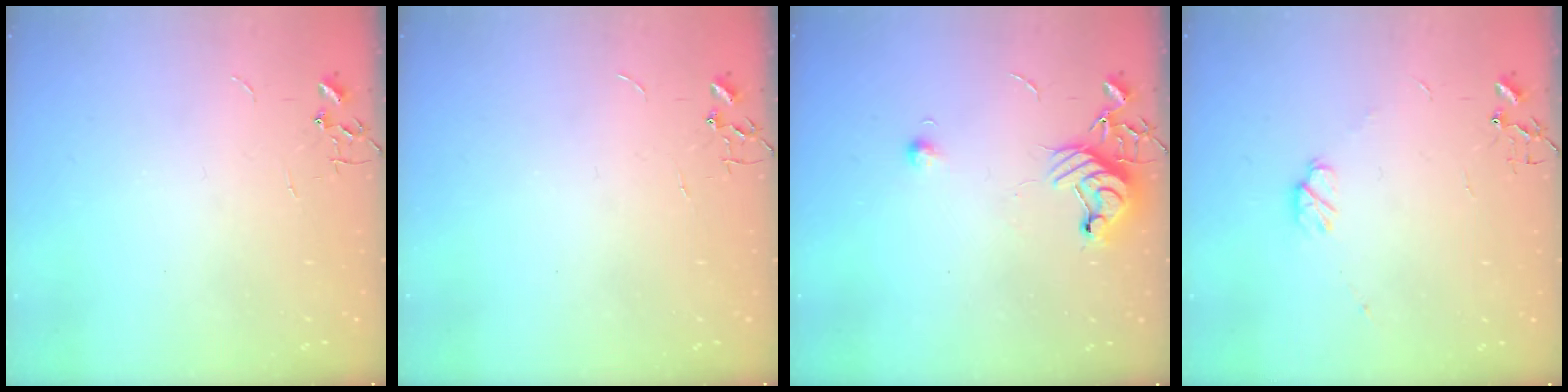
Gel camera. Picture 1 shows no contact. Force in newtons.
{"total": 0.0}
{"total": 10.3, "press": 10.2, "slide": 1.2}
{"total": 3.7, "press": 3.6, "slide": 0.7}